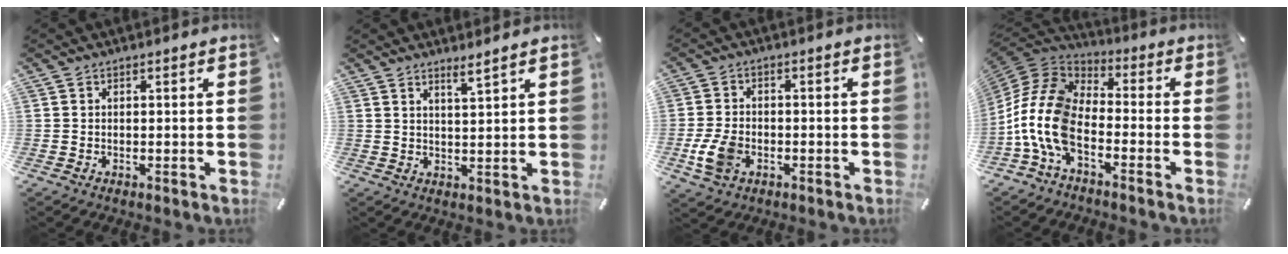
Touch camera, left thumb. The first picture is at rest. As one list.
[{"total": 3.1, "force": [2.8, -0.5, 1.2], "torque": [-0.029, -0.015, 0.051]}, {"total": 7.1, "force": [-2.4, 4.9, 4.6], "torque": [-0.111, 0.004, -0.044]}, {"total": 14.4, "force": [-5.9, 8.4, 10.1], "torque": [-0.244, 0.010, -0.117]}]